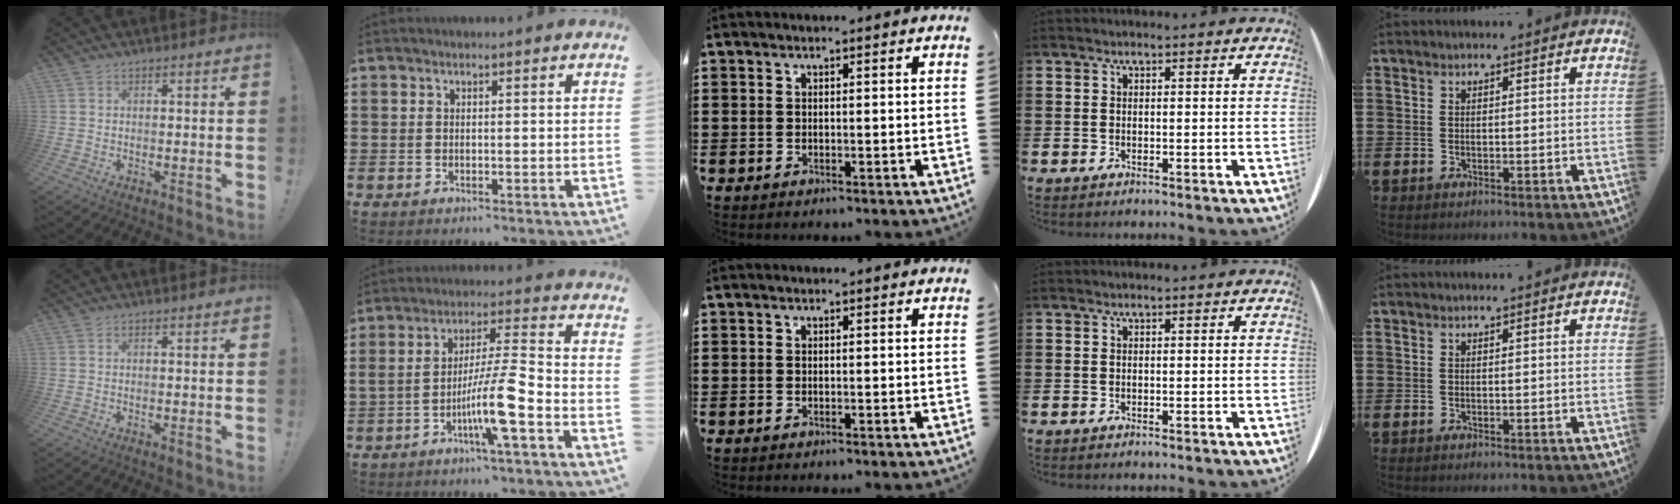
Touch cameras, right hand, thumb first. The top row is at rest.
{"index": {"total": 9.7, "force": [-4.3, 0.5, 8.6], "torque": [-0.164, -0.005, -0.085]}}